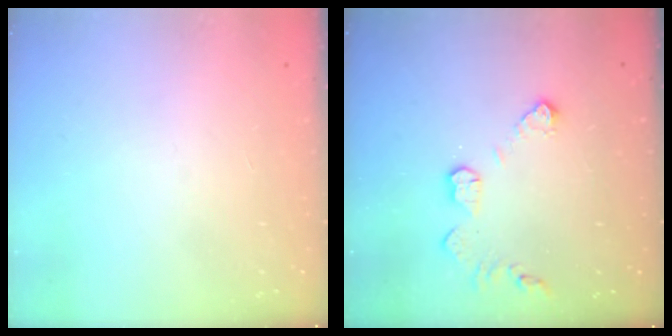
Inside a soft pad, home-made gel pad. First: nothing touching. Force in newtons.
{"total": 8.3, "press": 8.3, "slide": 0.4}